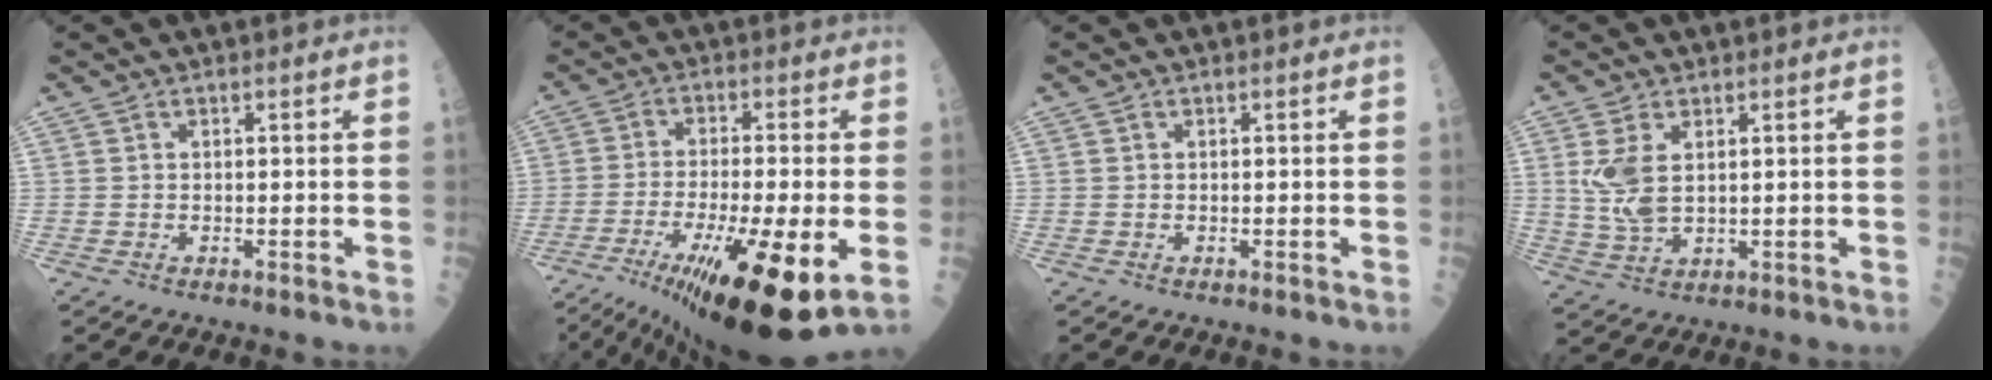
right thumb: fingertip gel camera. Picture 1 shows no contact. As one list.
[{"total": 21.4, "force": [-8.2, 4.7, 19.2], "torque": [-0.311, -0.027, -0.123]}, {"total": 0.0}, {"total": 6.6, "force": [1.7, 3.5, 5.4], "torque": [-0.116, -0.007, 0.044]}]